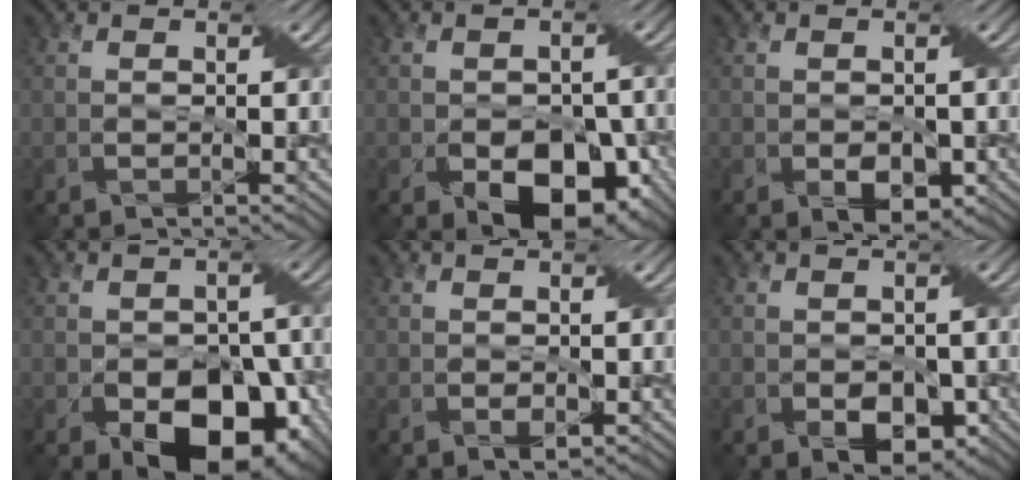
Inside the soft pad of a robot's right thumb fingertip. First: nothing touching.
{"total": 9.8, "force": [-4.0, 6.3, 6.4], "torque": [-0.101, -0.026, -0.053]}
{"total": 2.9, "force": [-0.8, 1.9, 2.1], "torque": [-0.042, -0.010, -0.011]}
{"total": 11.9, "force": [-5.4, 7.4, 7.6], "torque": [-0.105, -0.026, -0.076]}
{"total": 1.3, "force": [-0.1, 0.8, 1.0], "torque": [-0.023, -0.005, 0.001]}
{"total": 4.1, "force": [-1.4, 2.7, 2.7], "torque": [-0.041, -0.010, -0.022]}